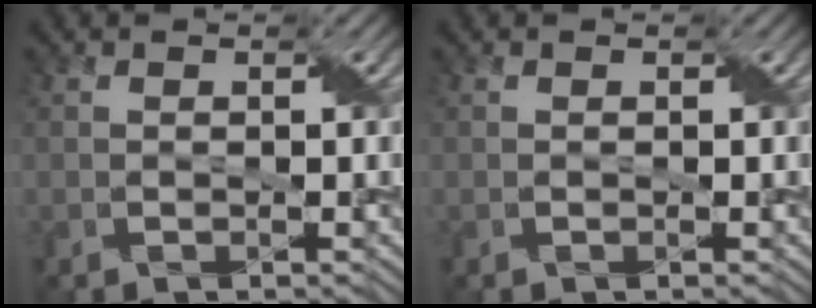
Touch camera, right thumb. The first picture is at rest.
{"total": 0.0}